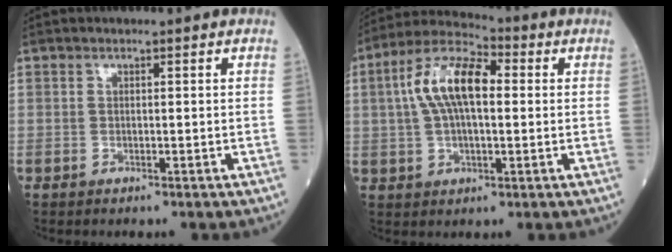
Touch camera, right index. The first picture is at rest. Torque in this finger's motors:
{"motor_torque": [1.25, 0.89, 0.30, 0.21]}